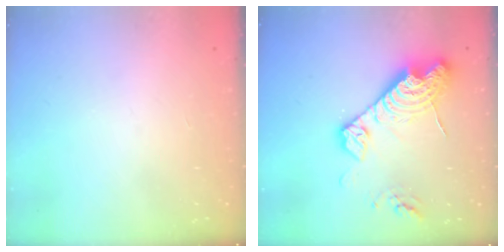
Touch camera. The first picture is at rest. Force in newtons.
{"total": 18.3, "press": 18.2, "slide": 1.4}